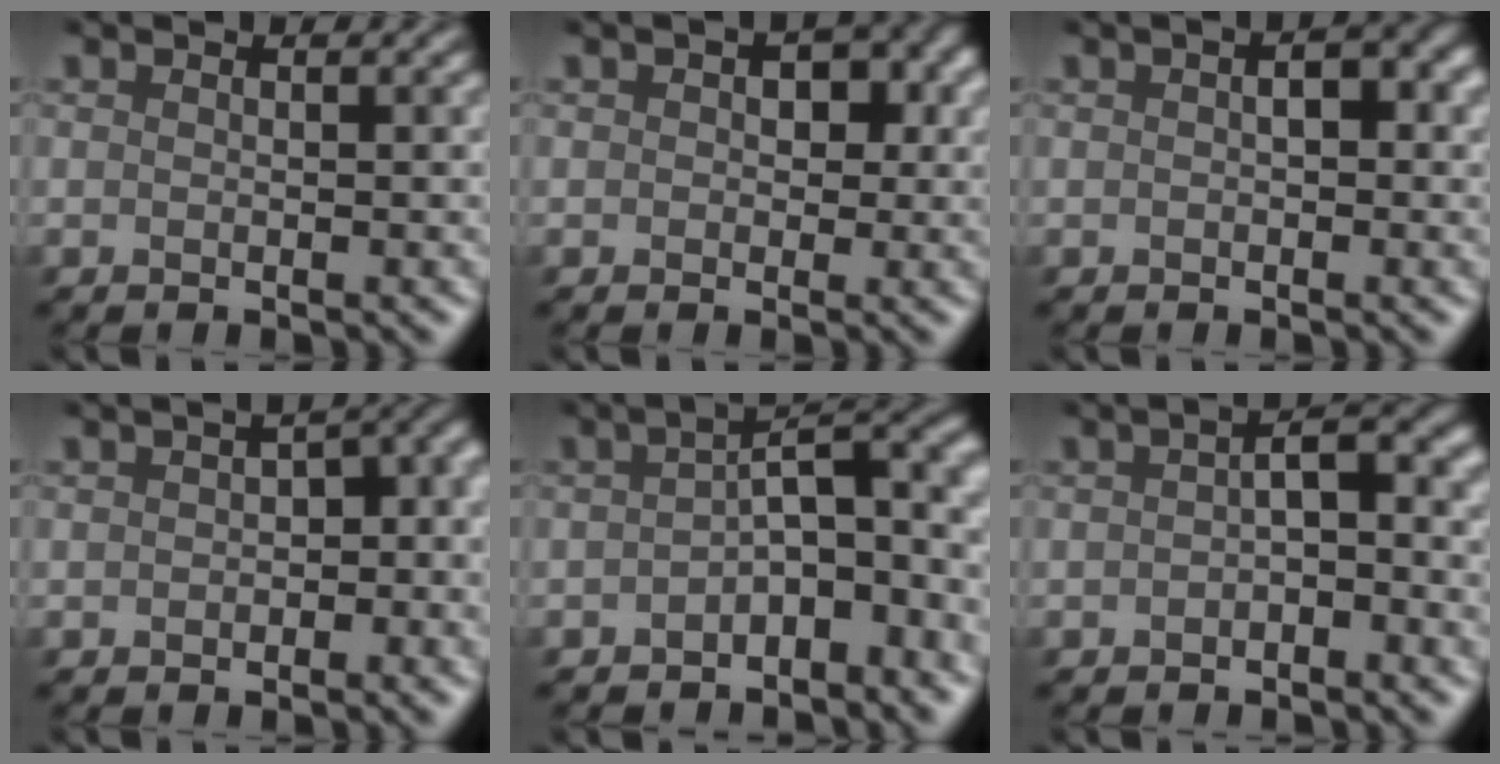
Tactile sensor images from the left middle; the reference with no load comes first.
{"total": 2.9, "force": [0.4, 2.3, 1.7], "torque": [0.005, 0.013, -0.003]}
{"total": 2.1, "force": [0.0, 1.0, 1.8], "torque": [-0.022, 0.005, -0.001]}
{"total": 5.7, "force": [-1.5, 3.5, 4.3], "torque": [-0.024, 0.010, -0.027]}
{"total": 6.9, "force": [-2.7, 3.1, 5.6], "torque": [-0.066, 0.012, -0.051]}
{"total": 2.8, "force": [-1.1, 1.0, 2.3], "torque": [-0.036, 0.014, -0.026]}